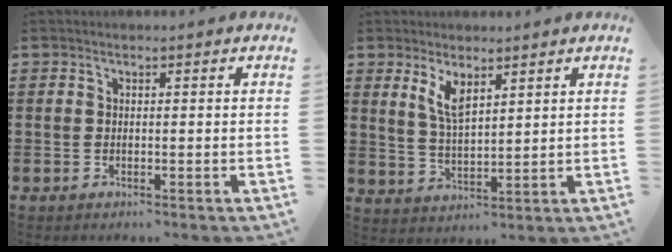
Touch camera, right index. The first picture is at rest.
{"total": 4.9, "force": [2.9, 1.7, 3.6], "torque": [-0.078, -0.001, 0.052]}